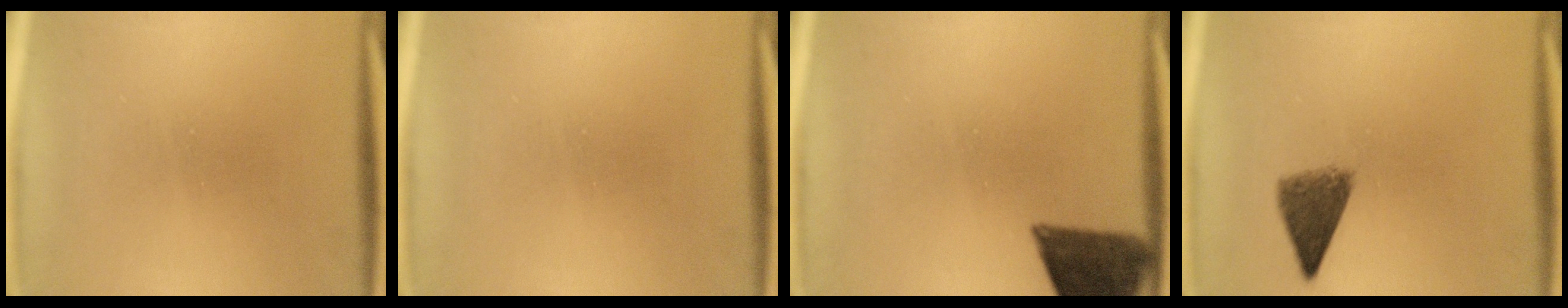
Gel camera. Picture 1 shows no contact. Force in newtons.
{"total": 0.0}
{"total": 11.6}
{"total": 5.1}